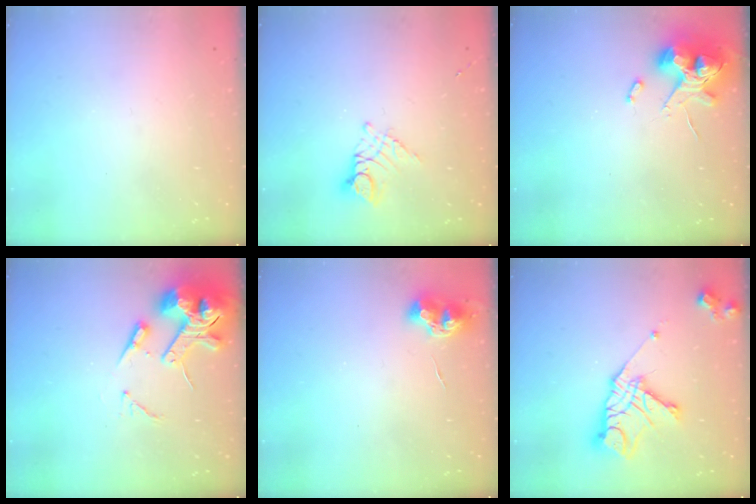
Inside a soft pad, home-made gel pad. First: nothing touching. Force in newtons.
{"total": 8.4, "press": 8.4, "slide": 0.8}
{"total": 10.7, "press": 10.5, "slide": 1.8}
{"total": 14.2, "press": 14.0, "slide": 2.1}
{"total": 7.7, "press": 7.6, "slide": 0.8}
{"total": 15.5, "press": 15.4, "slide": 1.6}